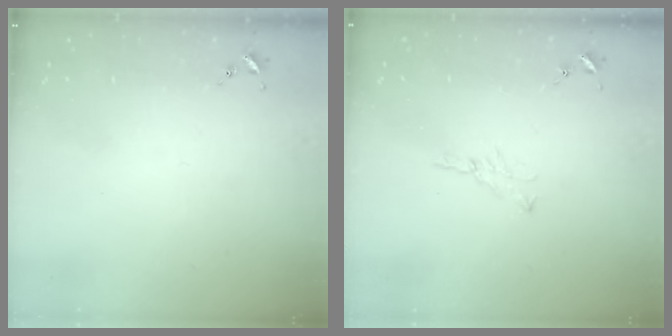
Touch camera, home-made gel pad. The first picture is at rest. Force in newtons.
{"total": 5.1, "press": 5.1, "slide": 0.1}